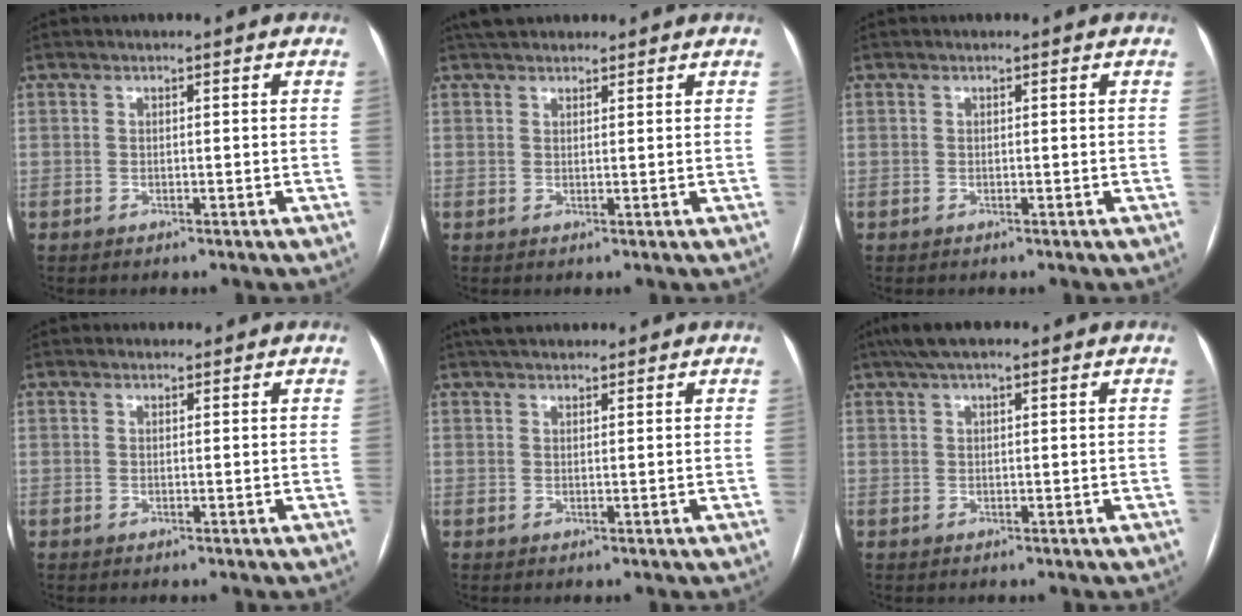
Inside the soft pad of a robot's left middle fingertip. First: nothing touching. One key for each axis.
{"total": 5.9, "fx": 5.2, "fy": 2.0, "fz": 2.0, "tx": -0.024, "ty": 0.036, "tz": 0.081}
{"total": 0.0}
{"total": 0.8, "fx": 0.7, "fy": 0.3, "fz": -0.1, "tx": -0.005, "ty": 0.005, "tz": 0.010}
{"total": 5.3, "fx": 4.7, "fy": 1.5, "fz": 2.0, "tx": -0.026, "ty": 0.036, "tz": 0.076}
{"total": 5.1, "fx": 3.8, "fy": 0.9, "fz": 3.4, "tx": -0.064, "ty": 0.036, "tz": 0.065}